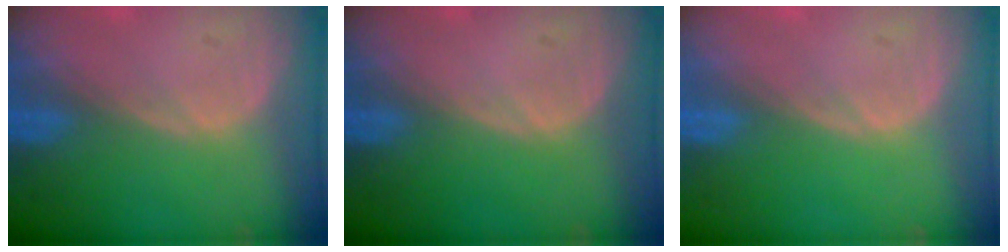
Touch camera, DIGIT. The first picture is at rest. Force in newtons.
{"total": 0.0}
{"total": 0.0}